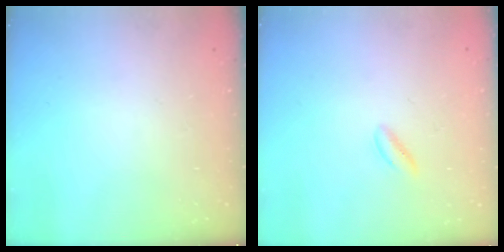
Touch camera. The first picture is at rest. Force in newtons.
{"total": 2.1, "press": 1.9, "slide": 0.9}